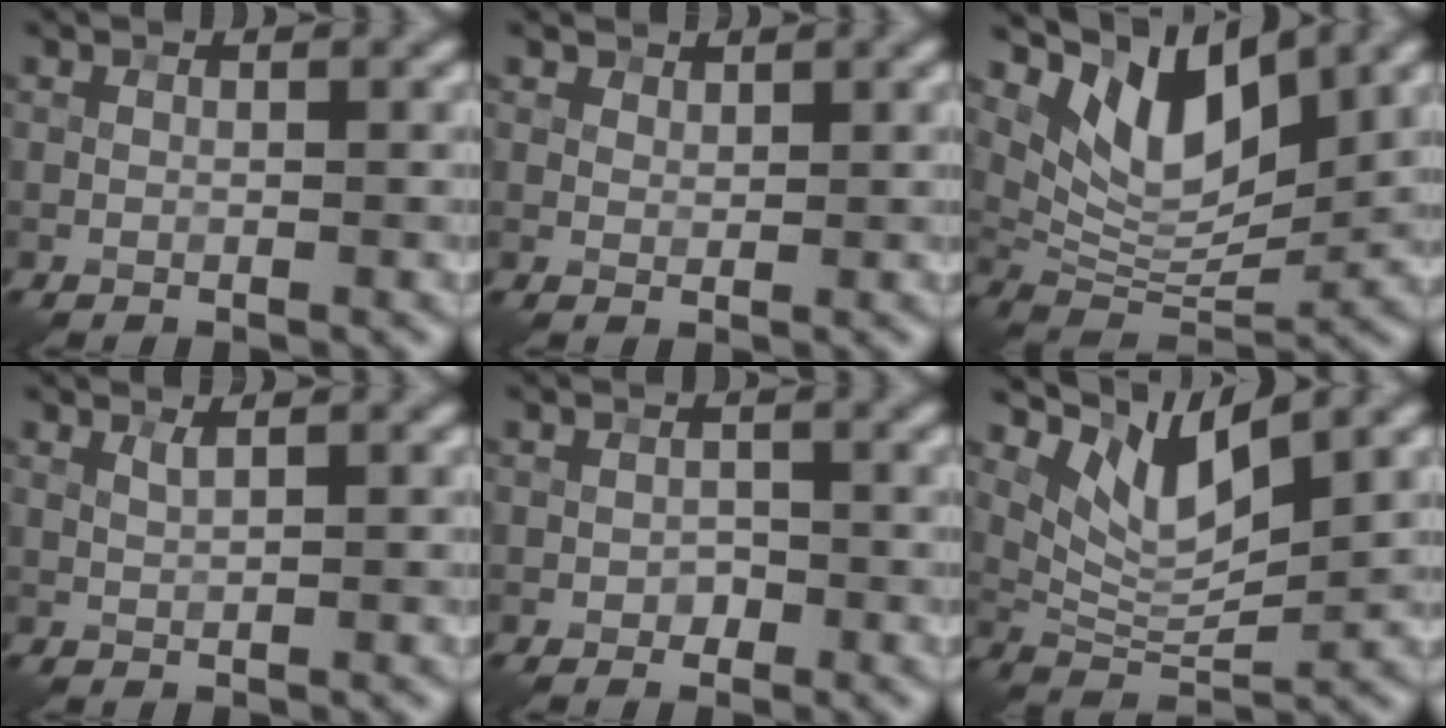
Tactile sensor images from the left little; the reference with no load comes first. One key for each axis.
{"total": 1.6, "fx": 1.3, "fy": 0.8, "fz": 0.3, "tx": -0.011, "ty": -0.004, "tz": 0.026}
{"total": 8.0, "fx": 4.6, "fy": 3.6, "fz": 5.5, "tx": -0.099, "ty": -0.011, "tz": 0.087}
{"total": 0.9, "fx": 0.6, "fy": 0.1, "fz": 0.6, "tx": -0.016, "ty": 0.002, "tz": 0.011}
{"total": 1.1, "fx": -0.5, "fy": 0.9, "fz": 0.4, "tx": -0.005, "ty": 0.000, "tz": -0.010}
{"total": 6.2, "fx": 3.8, "fy": 2.2, "fz": 4.4, "tx": -0.089, "ty": -0.007, "tz": 0.075}